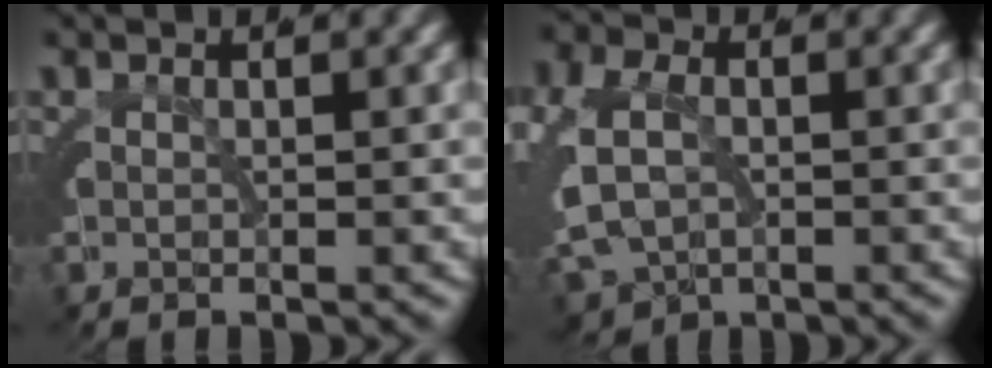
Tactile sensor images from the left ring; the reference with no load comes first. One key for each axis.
{"total": 7.5, "fx": -2.0, "fy": 6.5, "fz": 3.2, "tx": -0.089, "ty": -0.029, "tz": -0.027}